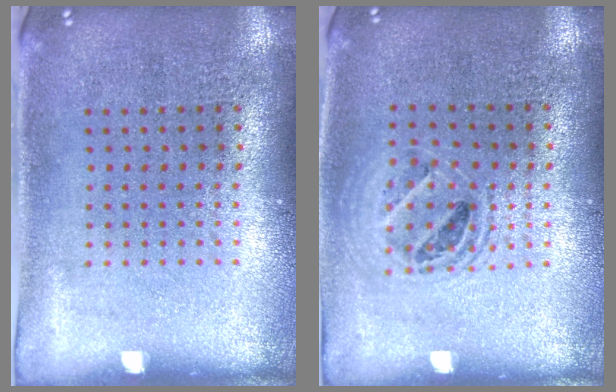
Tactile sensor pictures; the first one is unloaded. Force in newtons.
{"total": 1.4, "press": 1.2, "slide": 0.6}